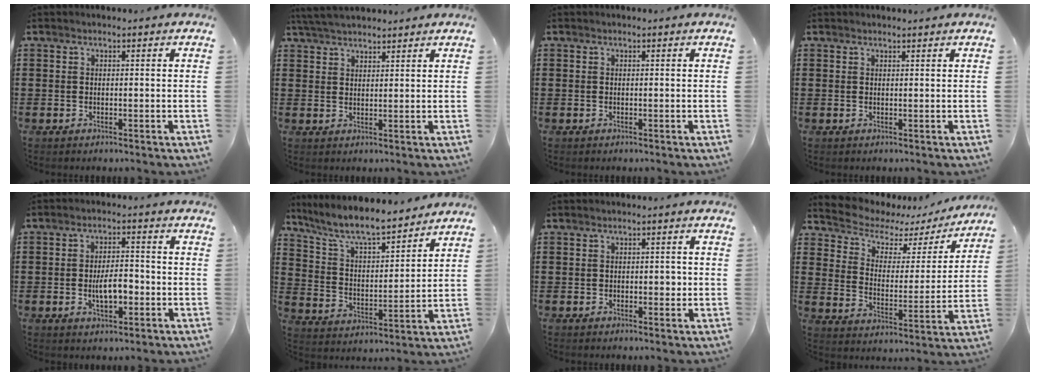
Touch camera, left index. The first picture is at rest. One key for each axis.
{"total": 4.2, "fx": 3.9, "fy": 0.6, "fz": 1.3, "tx": -0.036, "ty": -0.002, "tz": 0.075}
{"total": 0.0}
{"total": 0.6, "fx": 0.6, "fy": 0.0, "fz": 0.1, "tx": -0.004, "ty": -0.001, "tz": 0.013}
{"total": 5.3, "fx": -1.2, "fy": 2.4, "fz": 4.6, "tx": -0.073, "ty": 0.004, "tz": -0.023}
{"total": 8.3, "fx": 7.4, "fy": 0.9, "fz": 3.6, "tx": -0.099, "ty": -0.041, "tz": 0.126}
{"total": 2.0, "fx": -0.3, "fy": 1.1, "fz": 1.6, "tx": -0.023, "ty": 0.002, "tz": -0.010}
{"total": 4.3, "fx": 3.3, "fy": 2.5, "fz": 1.2, "tx": -0.050, "ty": -0.022, "tz": 0.048}